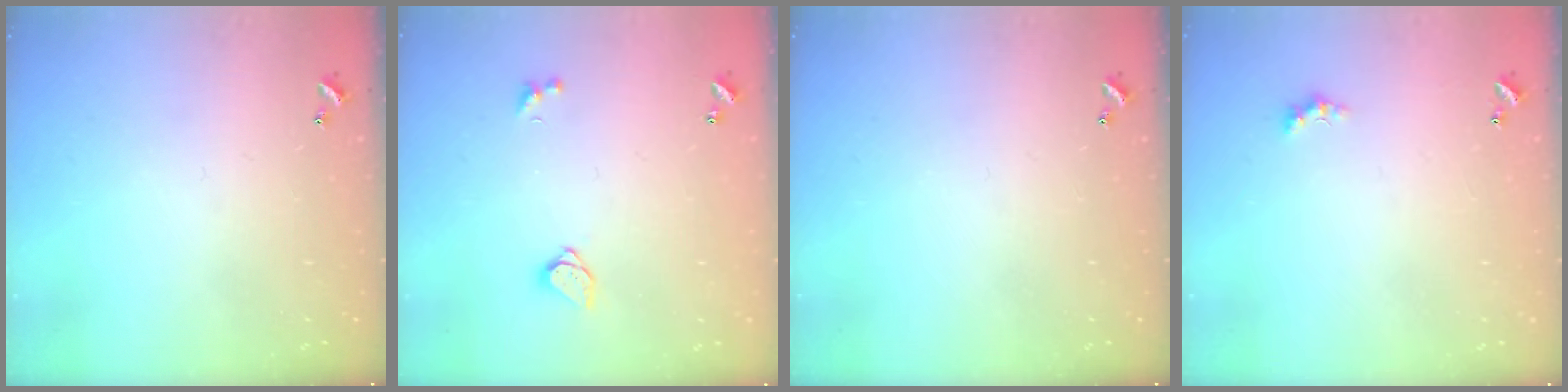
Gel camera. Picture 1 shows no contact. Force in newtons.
{"total": 1.5, "press": 1.5, "slide": 0.2}
{"total": 0.0}
{"total": 0.8, "press": 0.6, "slide": 0.6}